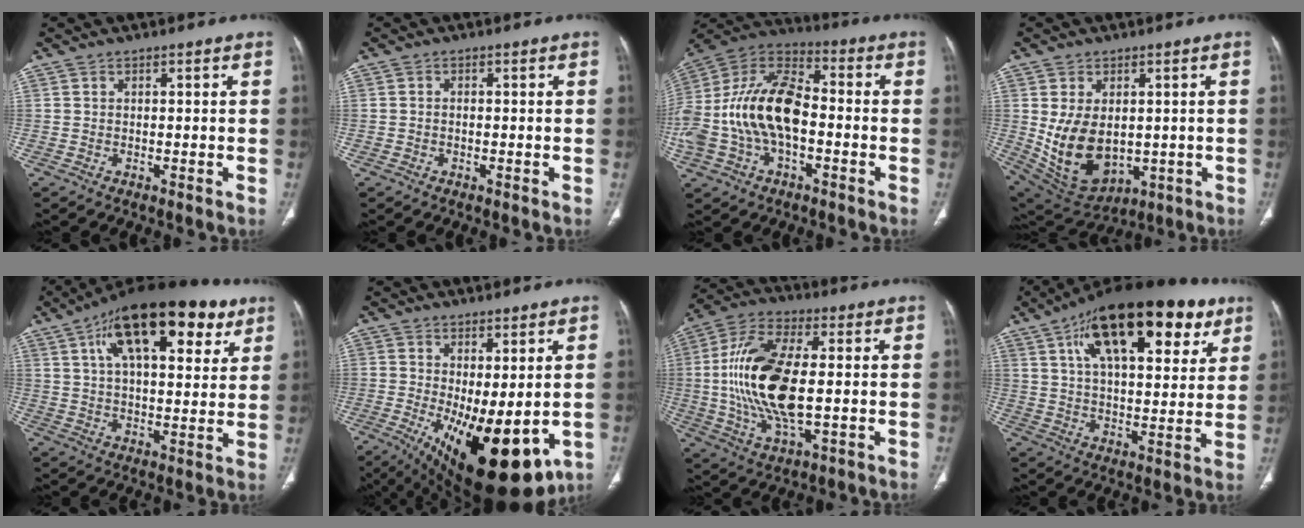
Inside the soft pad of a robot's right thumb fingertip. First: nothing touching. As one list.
[{"total": 0.6, "force": [-0.2, 0.5, 0.2], "torque": [-0.001, 0.003, -0.003]}, {"total": 22.0, "force": [-2.6, 12.9, 17.6], "torque": [-0.361, 0.039, -0.048]}, {"total": 13.1, "force": [-0.1, 8.9, 9.6], "torque": [-0.155, -0.012, 0.032]}, {"total": 23.9, "force": [11.3, 10.6, 18.2], "torque": [-0.260, -0.002, 0.178]}, {"total": 17.9, "force": [-4.3, 7.4, 15.8], "torque": [-0.223, -0.026, -0.039]}, {"total": 19.0, "force": [0.2, 8.3, 17.1], "torque": [-0.350, 0.004, 0.004]}, {"total": 26.4, "force": [12.8, 11.6, 19.9], "torque": [-0.284, -0.003, 0.199]}]